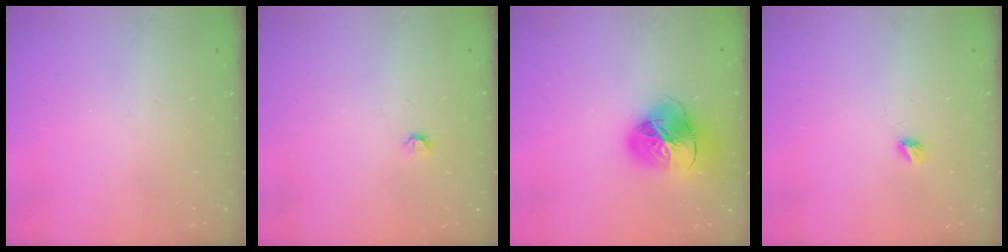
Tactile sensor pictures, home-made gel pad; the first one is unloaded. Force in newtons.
{"total": 3.7, "press": 3.6, "slide": 0.7}
{"total": 17.8, "press": 17.7, "slide": 2.1}
{"total": 3.3, "press": 3.3, "slide": 0.4}